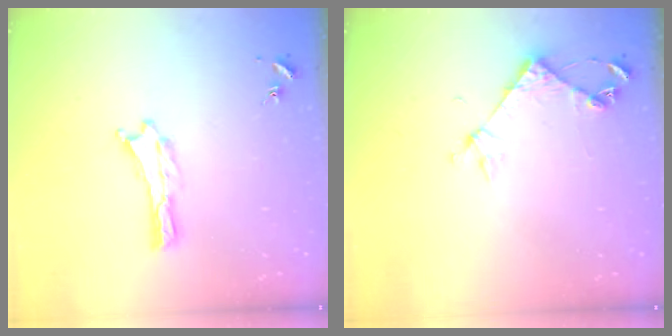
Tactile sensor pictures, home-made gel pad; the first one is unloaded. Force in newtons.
{"total": 4.6, "press": 4.6, "slide": 0.3}